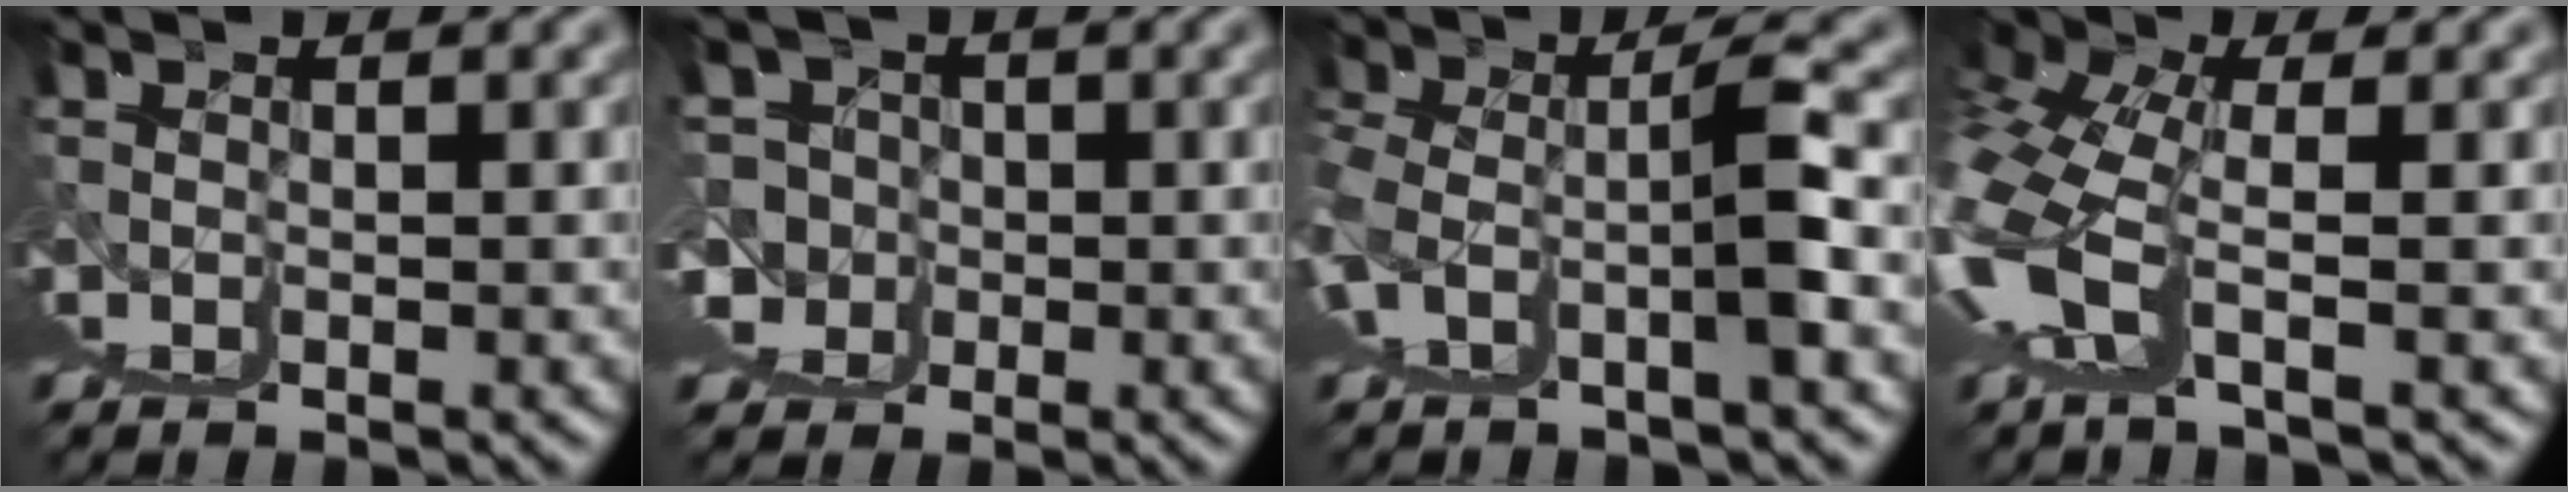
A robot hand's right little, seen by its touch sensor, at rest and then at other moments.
{"total": 2.0, "force": [1.0, 0.9, 1.5], "torque": [-0.006, -0.016, 0.027]}
{"total": 2.6, "force": [0.2, 0.4, 2.5], "torque": [-0.062, 0.001, 0.013]}
{"total": 4.4, "force": [2.1, -3.5, 1.8], "torque": [-0.024, 0.016, 0.038]}